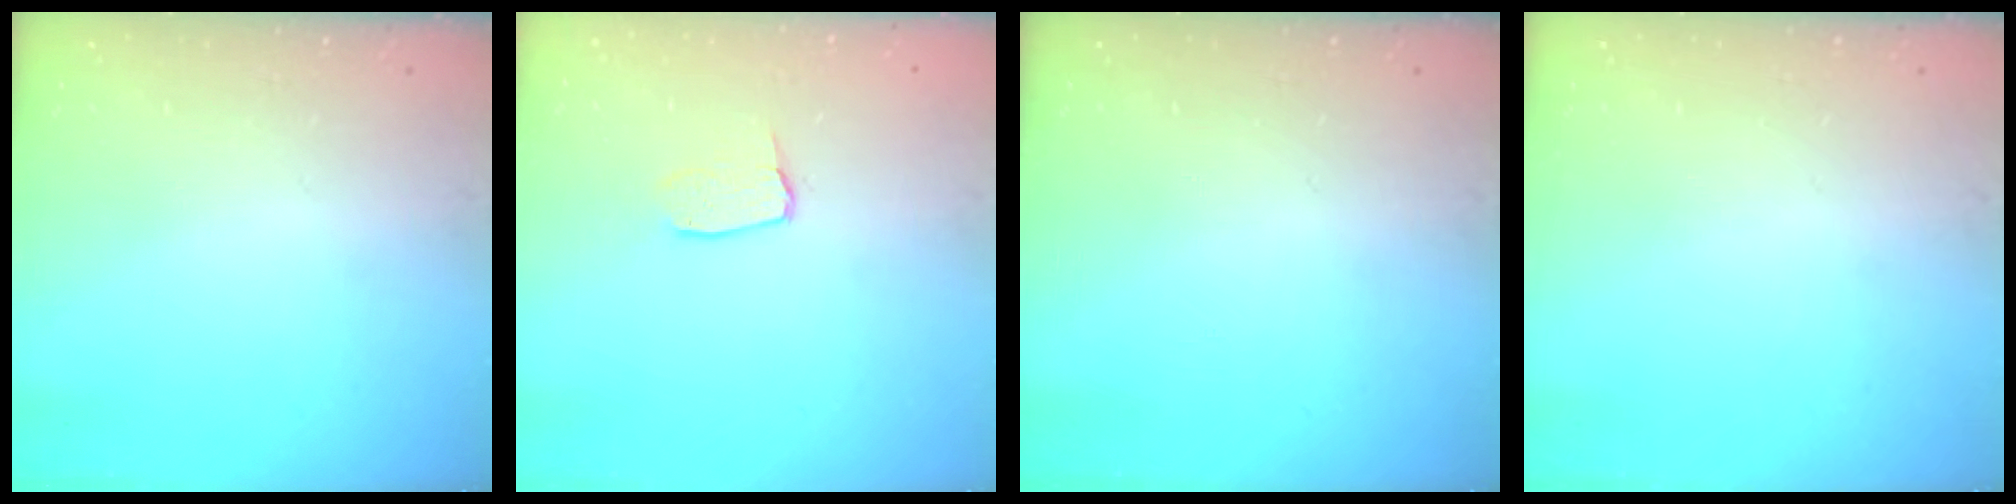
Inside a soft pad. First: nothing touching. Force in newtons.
{"total": 3.0, "press": 3.0, "slide": 0.2}
{"total": 0.0}
{"total": 0.0}